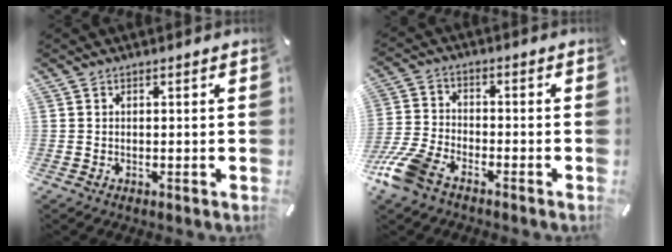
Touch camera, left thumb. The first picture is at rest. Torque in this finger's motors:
{"motor_torque": [-0.40, 1.72, 0.63, 0.54, 0.16]}